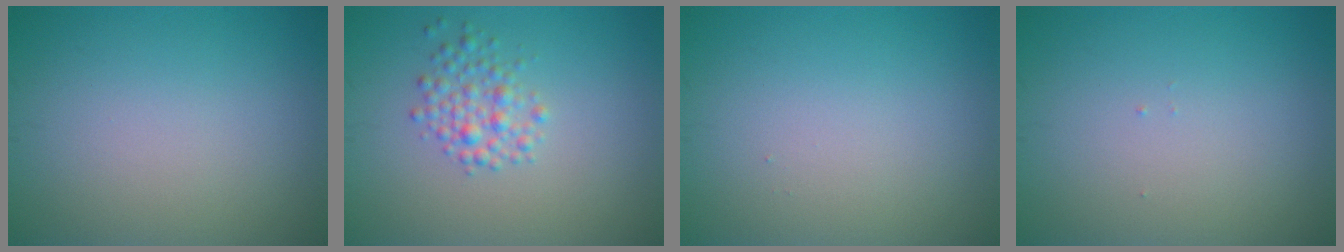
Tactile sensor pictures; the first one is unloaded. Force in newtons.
{"total": 2.4, "press": 2.4, "slide": 0.1}
{"total": 0.0}
{"total": 0.0}